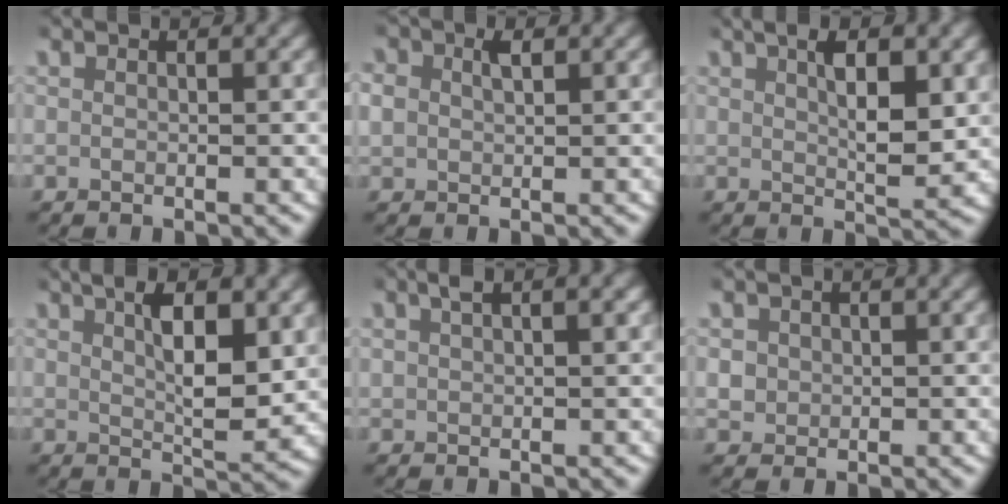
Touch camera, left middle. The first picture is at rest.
{"total": 2.3, "force": [0.5, 1.9, 1.3], "torque": [-0.040, 0.003, 0.013]}
{"total": 5.5, "force": [2.5, 2.1, 4.5], "torque": [-0.061, 0.000, 0.040]}
{"total": 6.3, "force": [2.9, 2.3, 5.1], "torque": [-0.076, -0.004, 0.049]}
{"total": 2.0, "force": [1.2, 0.7, 1.5], "torque": [-0.023, 0.013, 0.021]}
{"total": 2.6, "force": [0.2, 2.5, 0.7], "torque": [-0.026, -0.006, 0.008]}